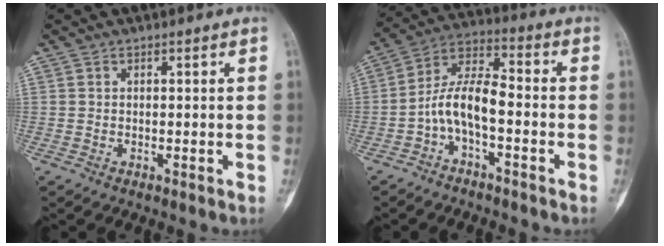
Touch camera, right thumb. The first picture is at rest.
{"total": 9.2, "force": [-2.9, 3.9, 7.8], "torque": [-0.149, 0.056, -0.065]}